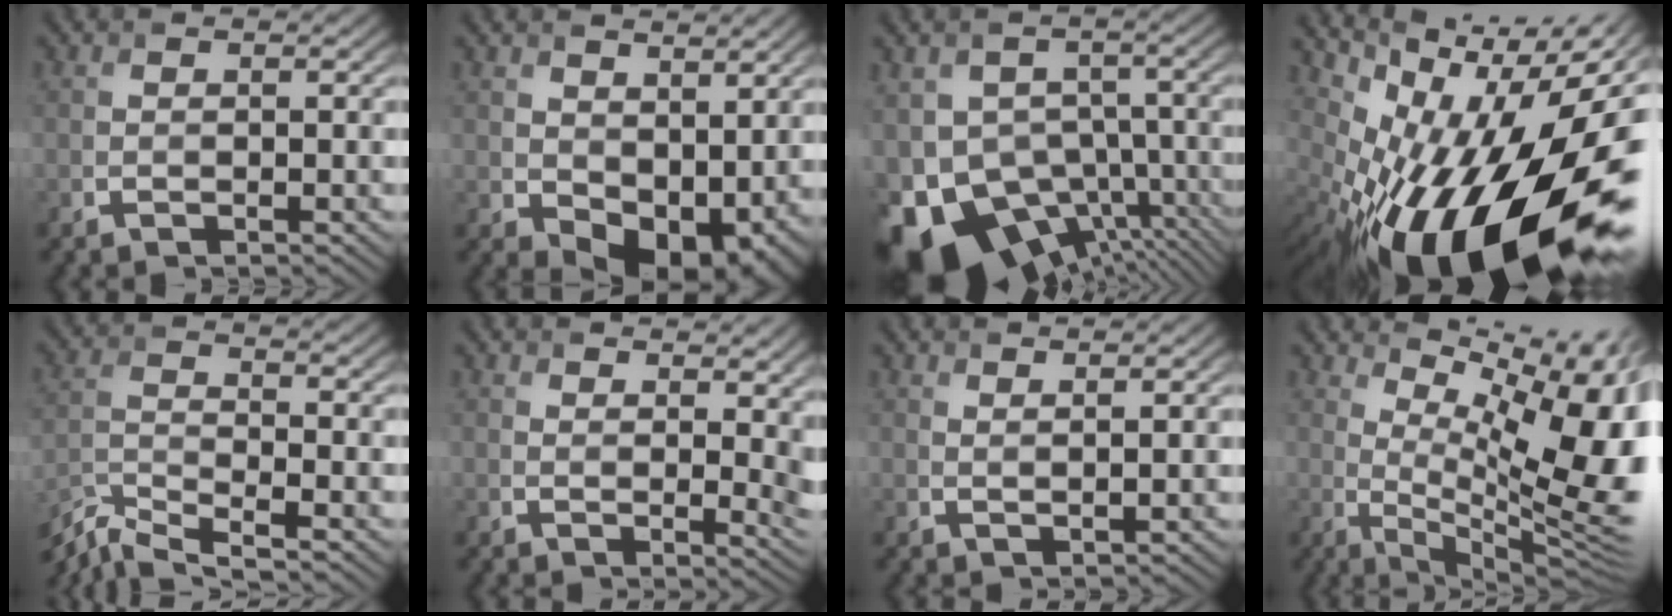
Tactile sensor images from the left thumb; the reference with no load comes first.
{"total": 9.1, "force": [1.6, 6.2, 6.5], "torque": [-0.110, -0.028, 0.048]}
{"total": 14.1, "force": [-6.8, 9.7, 7.7], "torque": [-0.170, -0.022, -0.106]}
{"total": 19.6, "force": [-5.8, 9.1, 16.3], "torque": [-0.268, -0.014, -0.112]}
{"total": 6.3, "force": [-5.5, 1.0, 3.0], "torque": [-0.070, -0.013, -0.117]}
{"total": 9.3, "force": [5.0, 3.6, 6.9], "torque": [-0.096, 0.007, 0.079]}
{"total": 2.0, "force": [1.8, 0.1, 0.7], "torque": [-0.006, -0.005, 0.034]}
{"total": 15.5, "force": [3.3, 6.2, 13.8], "torque": [-0.196, 0.005, 0.066]}